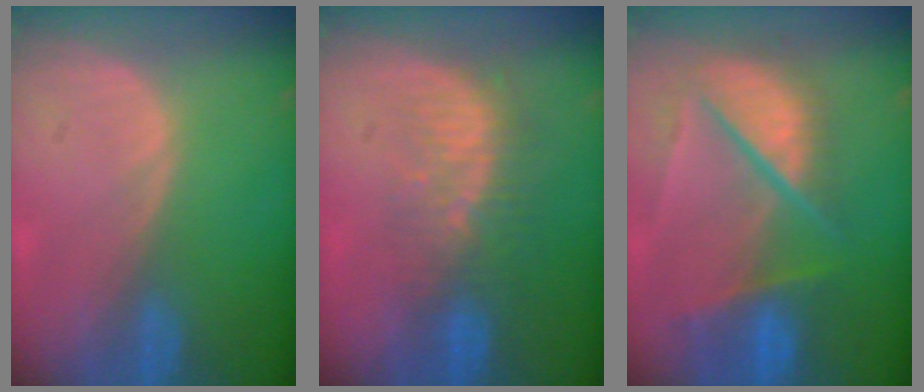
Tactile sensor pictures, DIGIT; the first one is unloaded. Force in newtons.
{"total": 8.2, "press": 7.2, "slide": 3.9}
{"total": 10.4, "press": 8.6, "slide": 5.8}